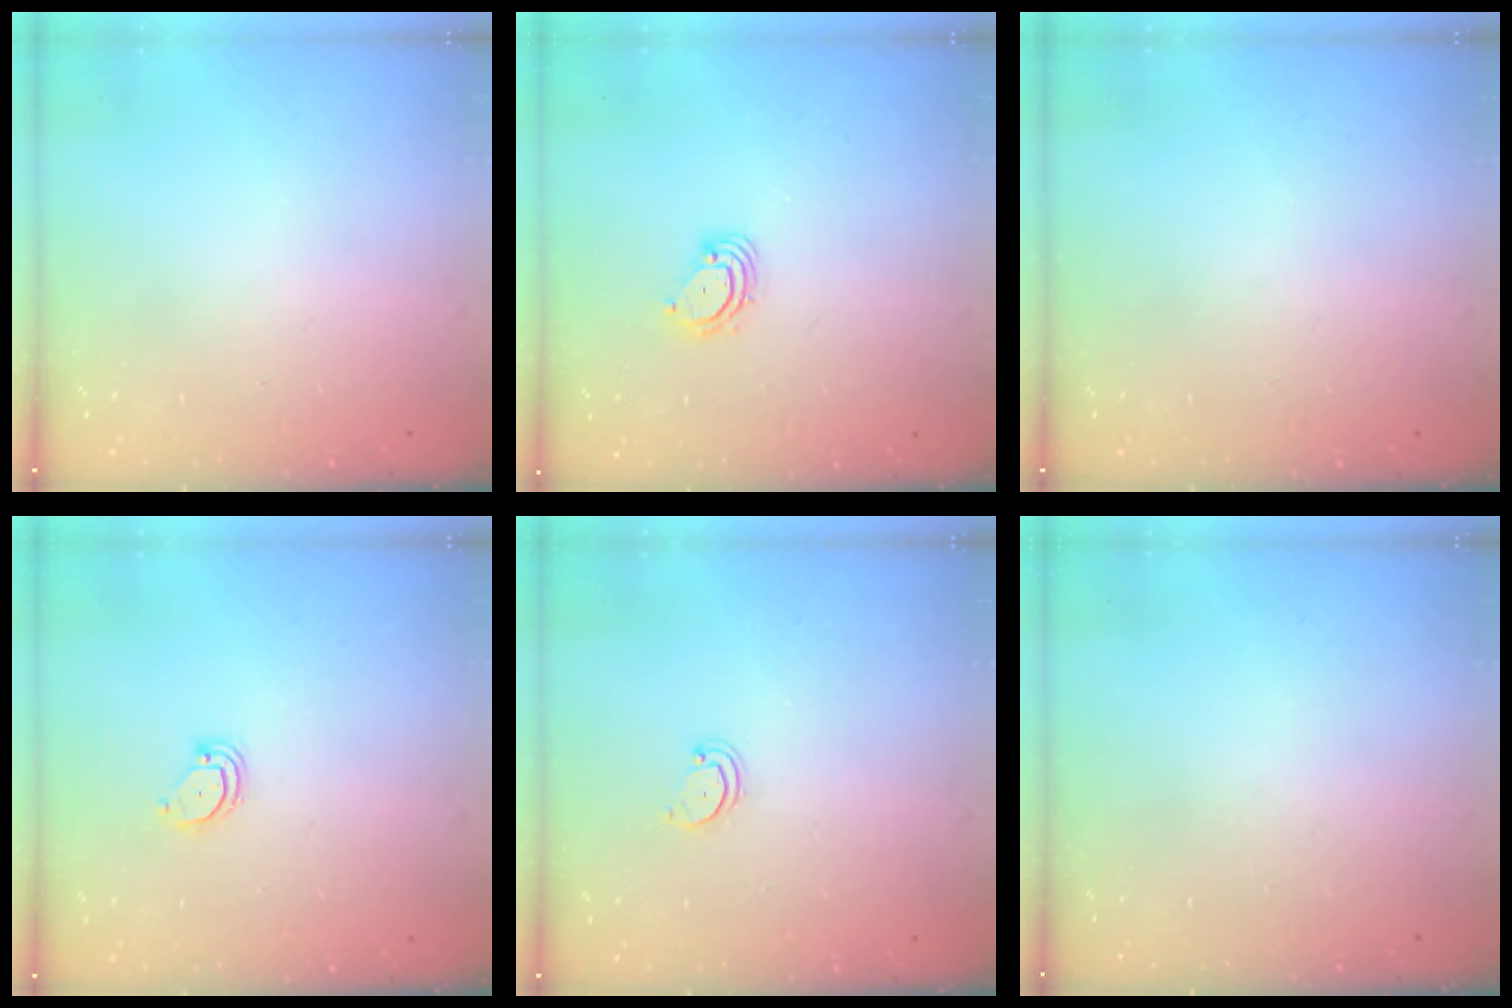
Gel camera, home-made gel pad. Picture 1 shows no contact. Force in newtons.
{"total": 4.3, "press": 4.3, "slide": 0.4}
{"total": 0.0}
{"total": 2.9, "press": 2.9, "slide": 0.2}
{"total": 2.2, "press": 2.2, "slide": 0.2}
{"total": 0.0}